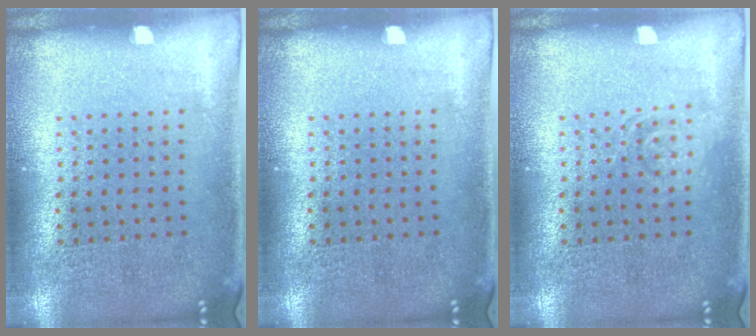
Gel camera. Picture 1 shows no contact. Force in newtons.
{"total": 0.0}
{"total": 1.4, "press": 1.4, "slide": 0.2}